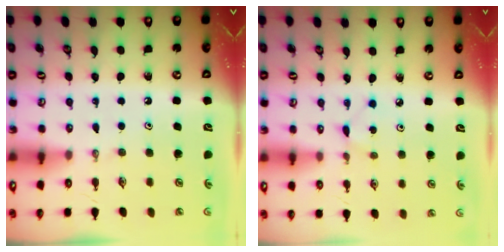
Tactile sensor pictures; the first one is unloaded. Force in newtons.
{"total": 2.3, "press": 2.3, "slide": 0.3}